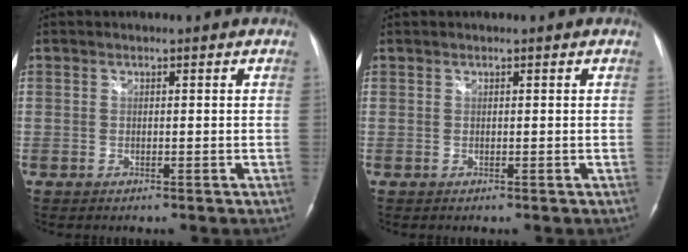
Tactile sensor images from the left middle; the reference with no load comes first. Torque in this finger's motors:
{"motor_torque": [0.31, -0.33, 0.09, 0.01]}